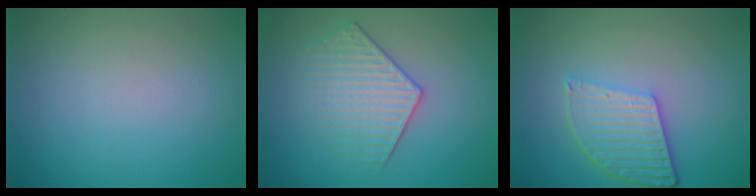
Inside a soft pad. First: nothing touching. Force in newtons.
{"total": 3.5, "press": 3.4, "slide": 0.7}
{"total": 5.1, "press": 3.8, "slide": 3.5}